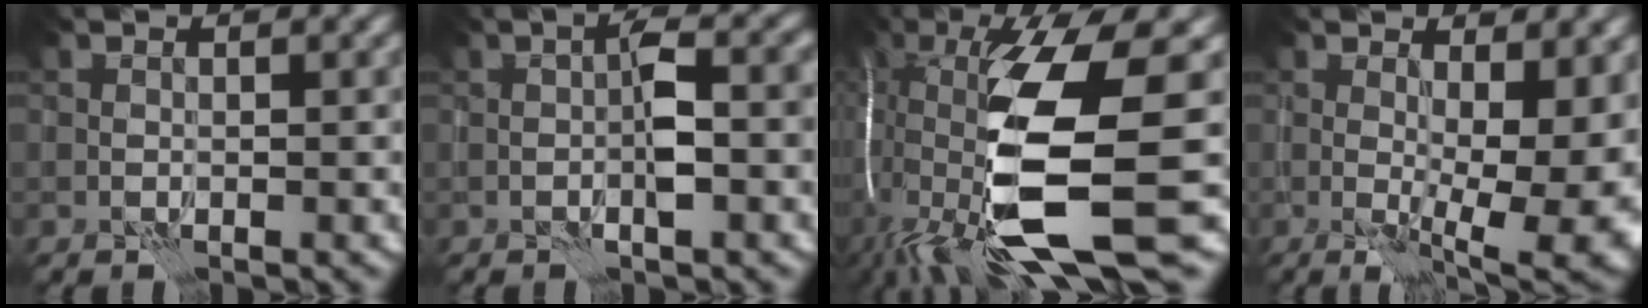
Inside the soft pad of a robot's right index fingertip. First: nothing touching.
{"total": 3.0, "force": [-0.5, 0.7, 2.9], "torque": [-0.049, 0.009, -0.010]}
{"total": 15.2, "force": [-3.4, 3.6, 14.3], "torque": [-0.287, -0.016, -0.048]}
{"total": 9.5, "force": [-0.5, 3.5, 8.9], "torque": [-0.105, -0.014, -0.002]}